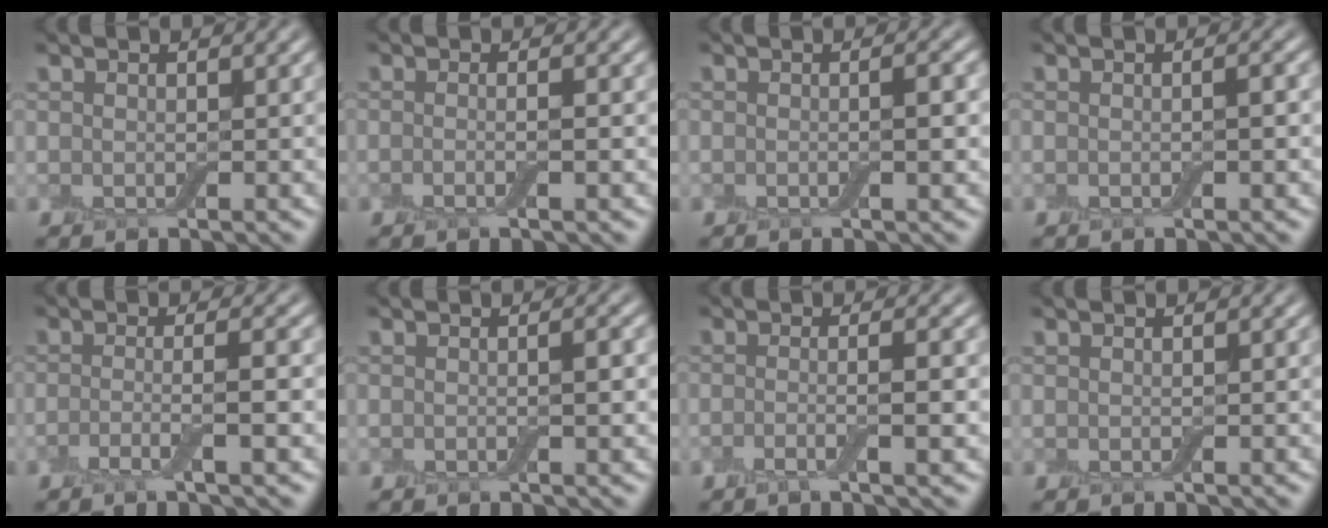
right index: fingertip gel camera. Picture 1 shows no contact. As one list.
[{"total": 1.7, "force": [-0.4, 0.4, 1.6], "torque": [-0.027, -0.006, -0.012]}, {"total": 1.7, "force": [-0.2, 0.2, 1.7], "torque": [-0.026, 0.001, -0.006]}, {"total": 1.0, "force": [-0.2, 0.1, 0.9], "torque": [-0.014, 0.002, -0.003]}, {"total": 2.9, "force": [-1.2, 0.4, 2.6], "torque": [-0.046, 0.000, -0.031]}, {"total": 1.2, "force": [-0.1, 0.2, 1.2], "torque": [-0.020, 0.000, -0.002]}, {"total": 3.1, "force": [-0.7, 0.8, 2.9], "torque": [-0.041, -0.003, -0.020]}, {"total": 0.0}]